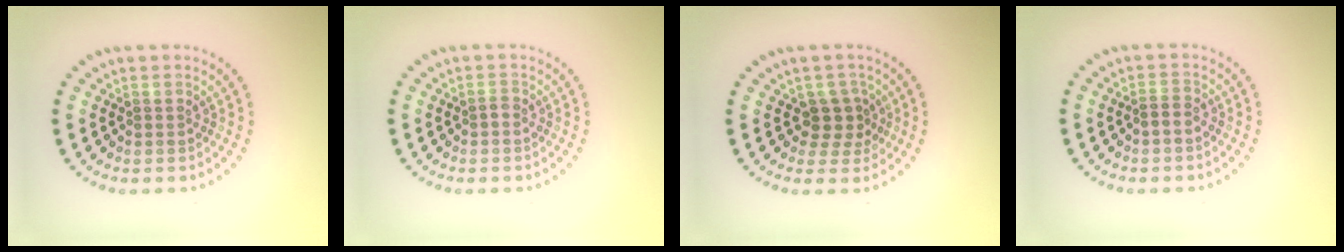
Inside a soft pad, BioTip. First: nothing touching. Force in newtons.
{"total": 0.5, "press": 0.4, "slide": 0.3}
{"total": 2.5, "press": 1.9, "slide": 1.5}
{"total": 0.8, "press": 0.8, "slide": 0.3}